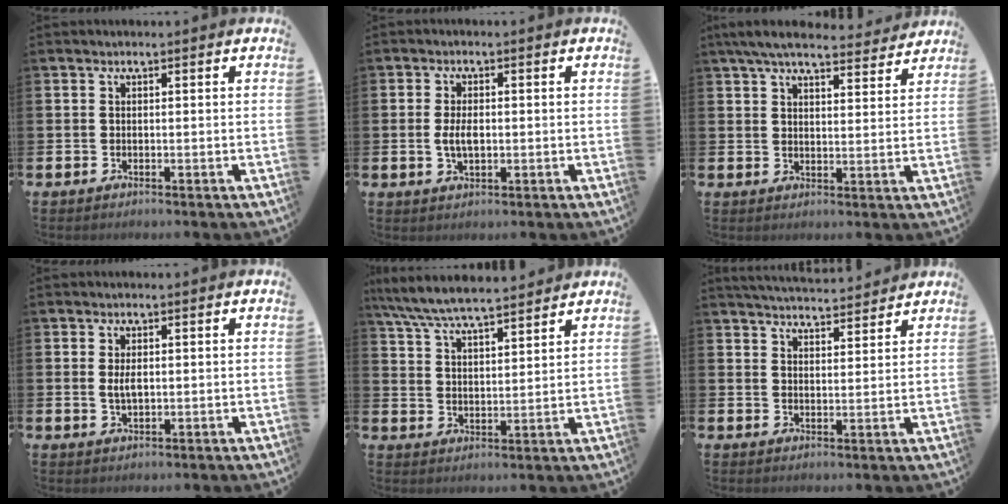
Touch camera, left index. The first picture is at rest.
{"total": 3.3, "force": [-0.1, 1.7, 2.8], "torque": [-0.040, 0.000, -0.006]}
{"total": 6.6, "force": [6.1, 1.2, 2.1], "torque": [-0.060, -0.026, 0.111]}
{"total": 2.3, "force": [0.3, 1.1, 2.0], "torque": [-0.027, -0.001, 0.000]}
{"total": 7.2, "force": [6.9, 0.8, 2.1], "torque": [-0.071, -0.031, 0.125]}
{"total": 4.7, "force": [4.7, 0.3, 0.2], "torque": [-0.011, -0.029, 0.083]}